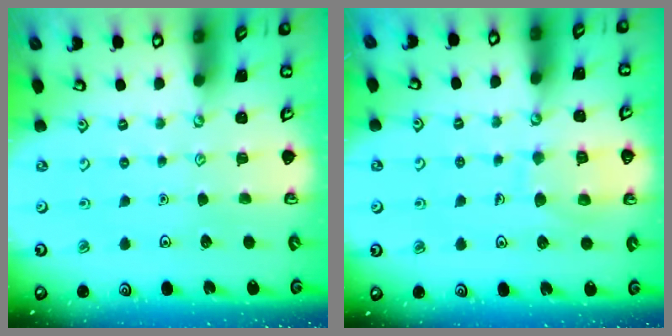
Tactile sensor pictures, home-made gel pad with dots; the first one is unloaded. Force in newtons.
{"total": 8.2, "press": 8.1, "slide": 0.9}